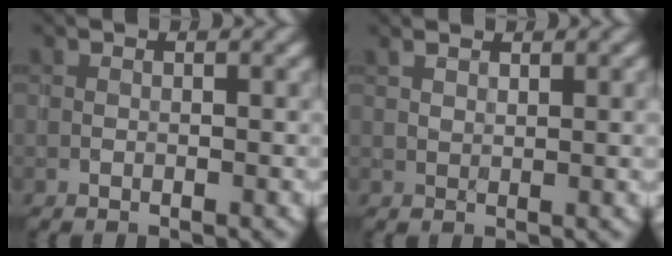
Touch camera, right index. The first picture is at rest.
{"total": 1.7, "force": [1.4, 0.4, 1.0], "torque": [-0.022, 0.002, 0.027]}